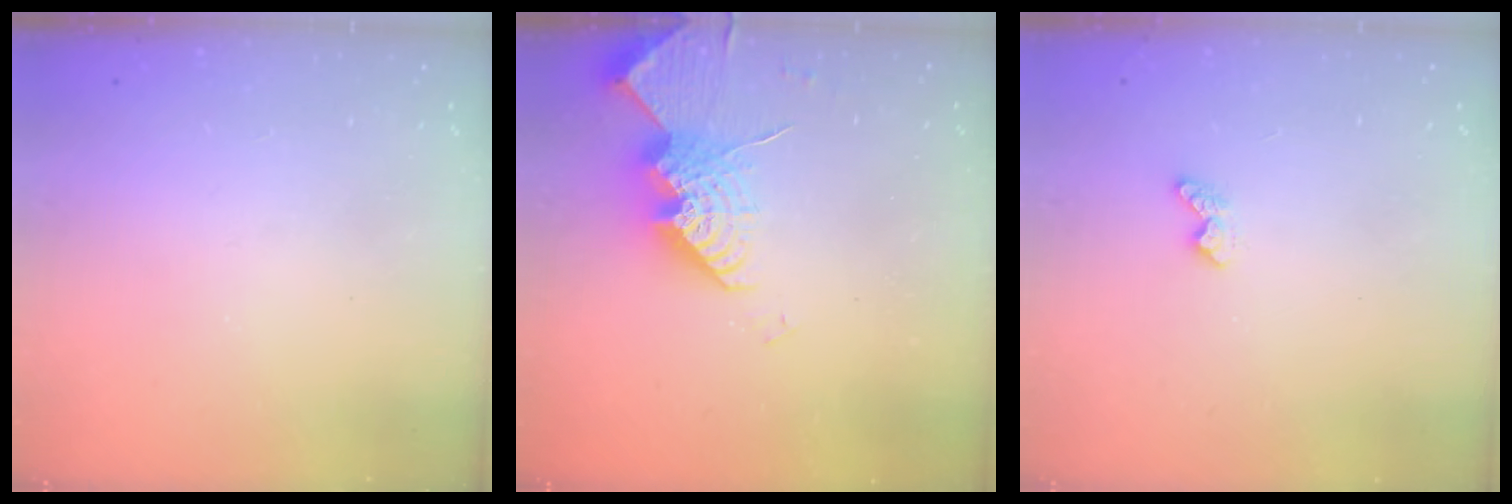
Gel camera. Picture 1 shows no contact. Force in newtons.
{"total": 15.2, "press": 15.2, "slide": 1.5}
{"total": 3.6, "press": 3.5, "slide": 0.6}